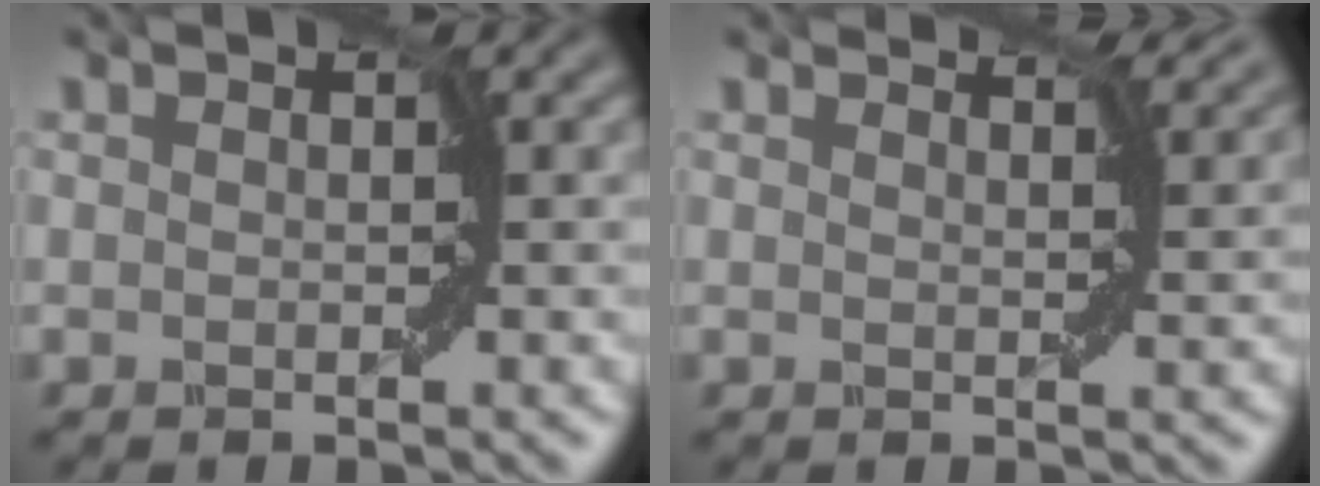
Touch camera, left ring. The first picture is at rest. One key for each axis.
{"total": 2.7, "fx": 2.2, "fy": 0.7, "fz": 1.3, "tx": -0.035, "ty": -0.004, "tz": 0.032}